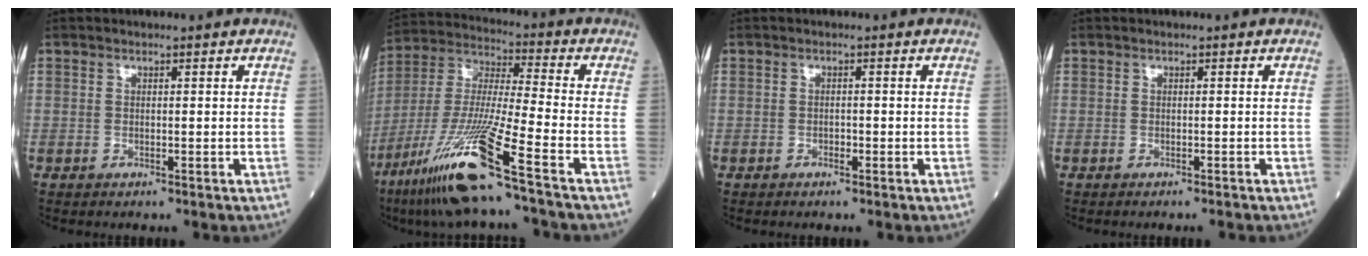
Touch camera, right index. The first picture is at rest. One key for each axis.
{"total": 16.9, "fx": -9.9, "fy": -1.1, "fz": 13.6, "tx": -0.290, "ty": -0.041, "tz": -0.188}
{"total": 0.7, "fx": -0.5, "fy": 0.3, "fz": 0.4, "tx": -0.007, "ty": 0.002, "tz": -0.008}
{"total": 1.2, "fx": -1.2, "fy": -0.2, "fz": 0.3, "tx": -0.003, "ty": 0.000, "tz": -0.016}